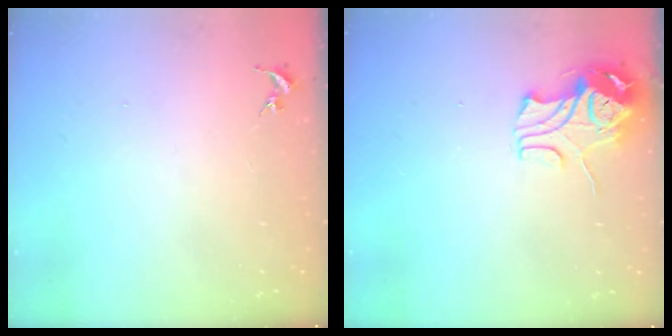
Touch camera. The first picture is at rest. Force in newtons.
{"total": 10.6, "press": 10.5, "slide": 1.6}